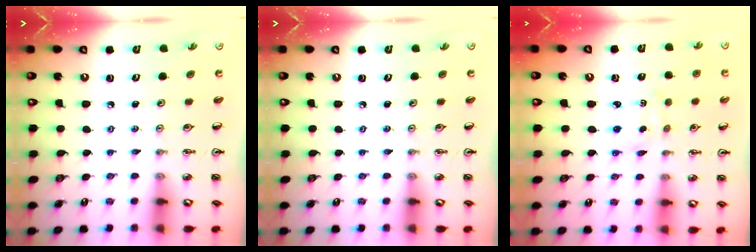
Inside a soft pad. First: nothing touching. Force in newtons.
{"total": 0.0}
{"total": 2.2, "press": 2.2, "slide": 0.4}